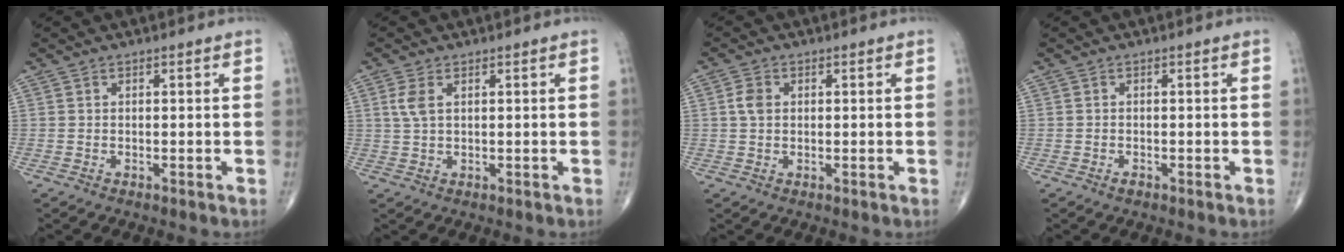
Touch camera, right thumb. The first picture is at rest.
{"total": 3.1, "force": [1.0, 1.5, 2.5], "torque": [-0.064, 0.007, 0.024]}
{"total": 2.7, "force": [0.4, 2.0, 1.8], "torque": [-0.035, 0.003, 0.006]}
{"total": 0.8, "force": [-0.5, 0.4, 0.4], "torque": [-0.005, 0.002, -0.011]}